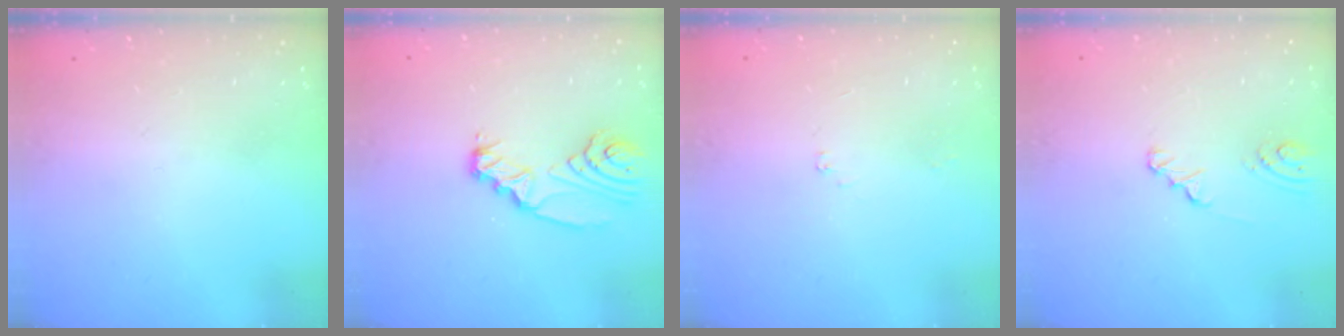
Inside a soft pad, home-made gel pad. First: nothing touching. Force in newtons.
{"total": 8.9, "press": 8.8, "slide": 1.1}
{"total": 0.9, "press": 0.9, "slide": 0.1}
{"total": 2.4, "press": 2.4, "slide": 0.2}